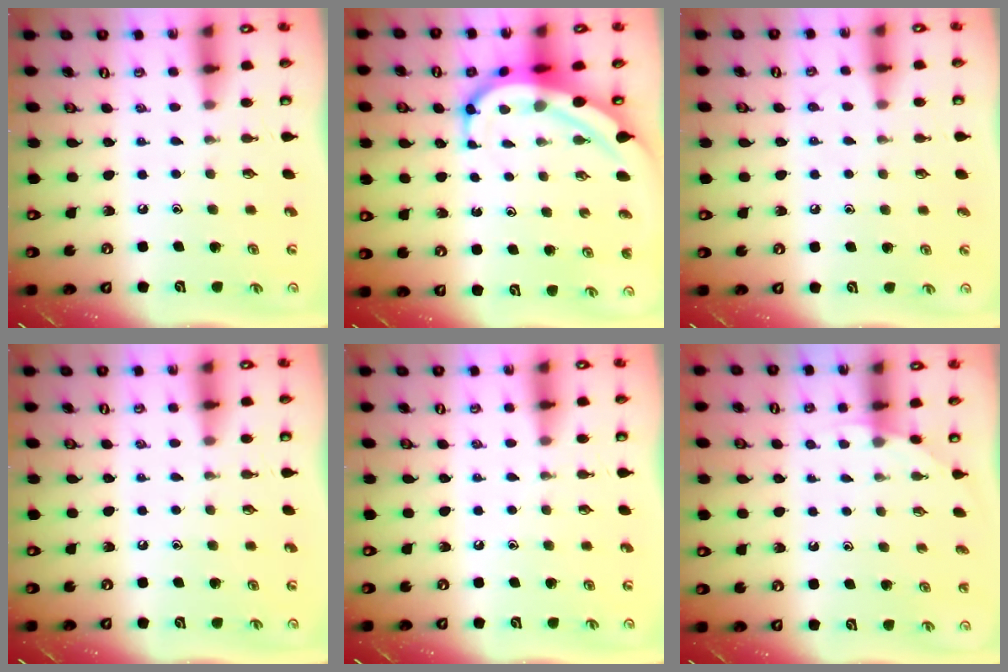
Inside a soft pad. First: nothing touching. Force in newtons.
{"total": 8.4, "press": 8.3, "slide": 0.7}
{"total": 4.8, "press": 4.7, "slide": 0.7}
{"total": 0.0}
{"total": 0.0}
{"total": 2.7, "press": 2.7, "slide": 0.1}